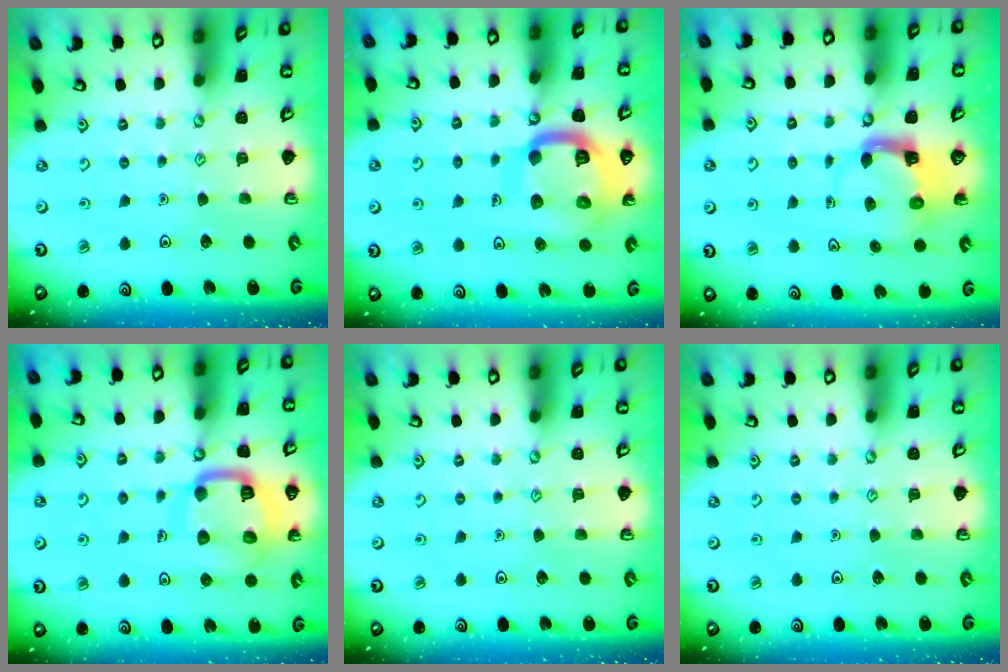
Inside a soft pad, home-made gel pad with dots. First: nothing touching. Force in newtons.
{"total": 17.4, "press": 17.3, "slide": 1.7}
{"total": 3.9, "press": 3.8, "slide": 0.6}
{"total": 15.4, "press": 15.3, "slide": 1.6}
{"total": 0.0}
{"total": 0.0}